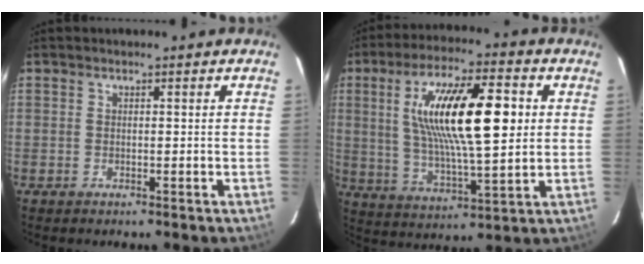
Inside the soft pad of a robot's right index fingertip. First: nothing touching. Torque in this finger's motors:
{"motor_torque": [0.83, 0.09, 1.05, 0.21]}